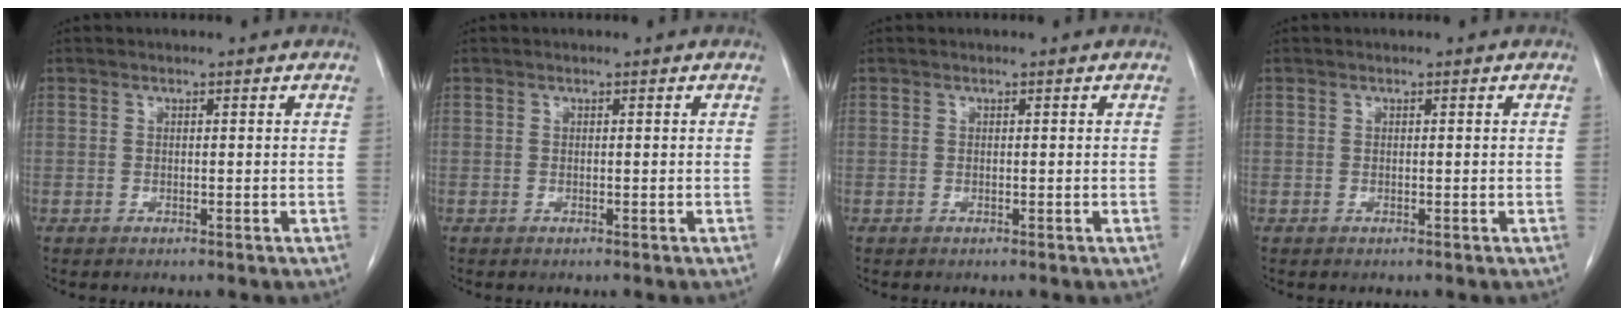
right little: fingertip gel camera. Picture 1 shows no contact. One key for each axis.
{"total": 0.0}
{"total": 0.0}
{"total": 0.0}